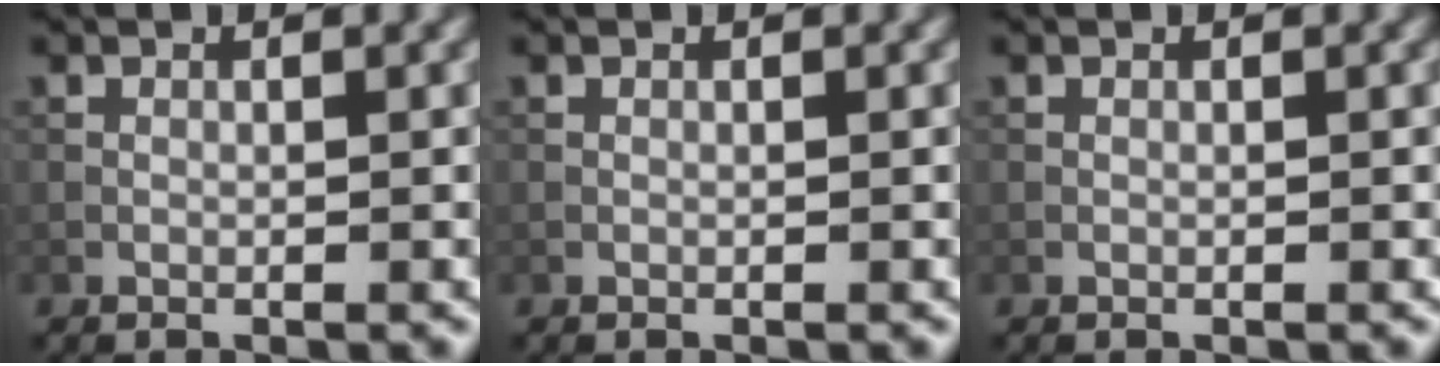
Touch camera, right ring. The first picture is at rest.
{"total": 0.0}
{"total": 0.0}